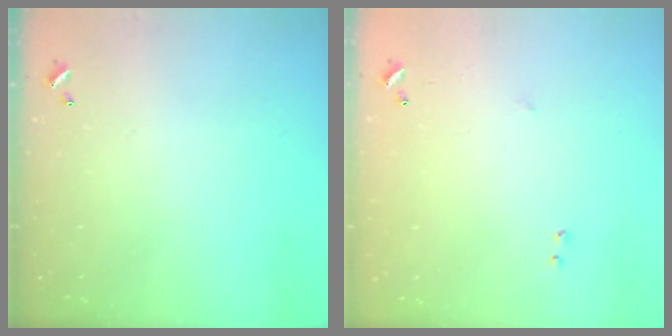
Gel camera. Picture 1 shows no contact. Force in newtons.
{"total": 6.4, "press": 6.3, "slide": 0.8}